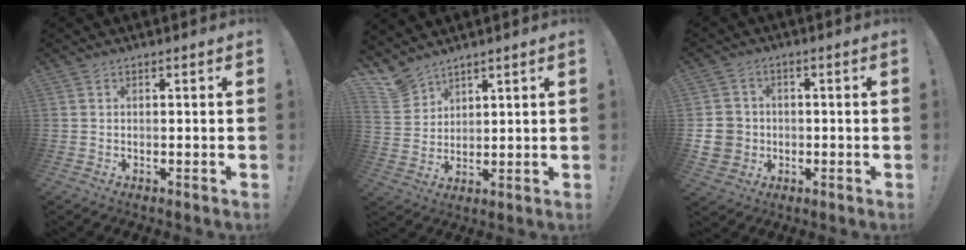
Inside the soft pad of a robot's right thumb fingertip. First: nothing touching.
{"total": 6.7, "force": [5.7, 3.4, 1.0], "torque": [-0.027, -0.044, 0.113]}
{"total": 8.5, "force": [-0.9, 7.8, 3.3], "torque": [-0.063, 0.014, -0.013]}